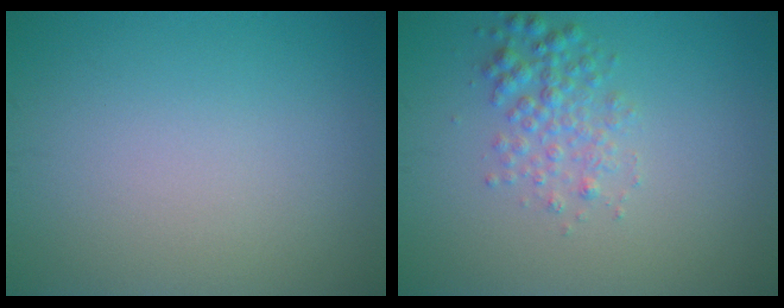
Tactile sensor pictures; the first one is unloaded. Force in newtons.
{"total": 2.5, "press": 2.5, "slide": 0.0}